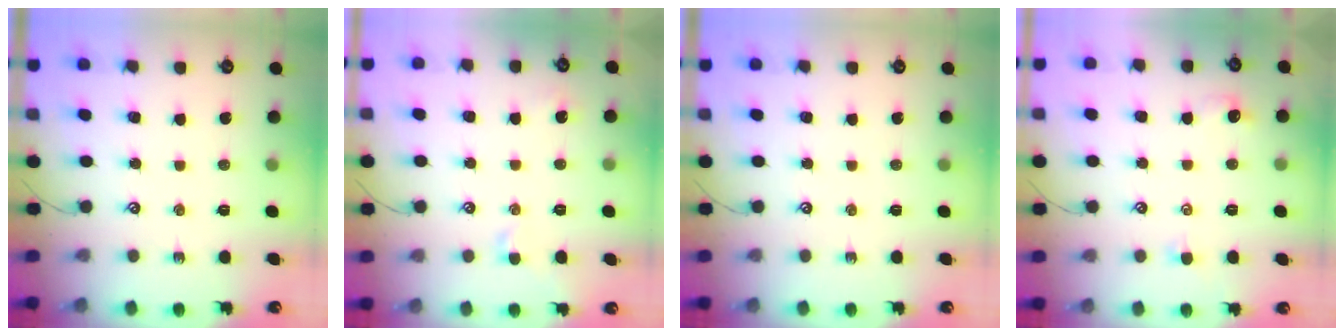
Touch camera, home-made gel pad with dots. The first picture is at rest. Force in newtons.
{"total": 1.6, "press": 1.5, "slide": 0.7}
{"total": 0.0}
{"total": 1.4, "press": 1.3, "slide": 0.6}